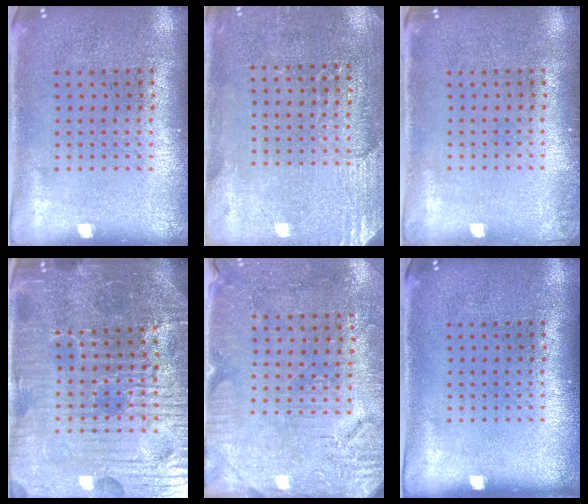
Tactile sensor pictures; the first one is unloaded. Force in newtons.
{"total": 2.8, "press": 2.6, "slide": 1.0}
{"total": 0.6, "press": 0.6, "slide": 0.2}
{"total": 6.4, "press": 5.9, "slide": 2.5}
{"total": 3.1, "press": 2.8, "slide": 1.3}
{"total": 0.0}